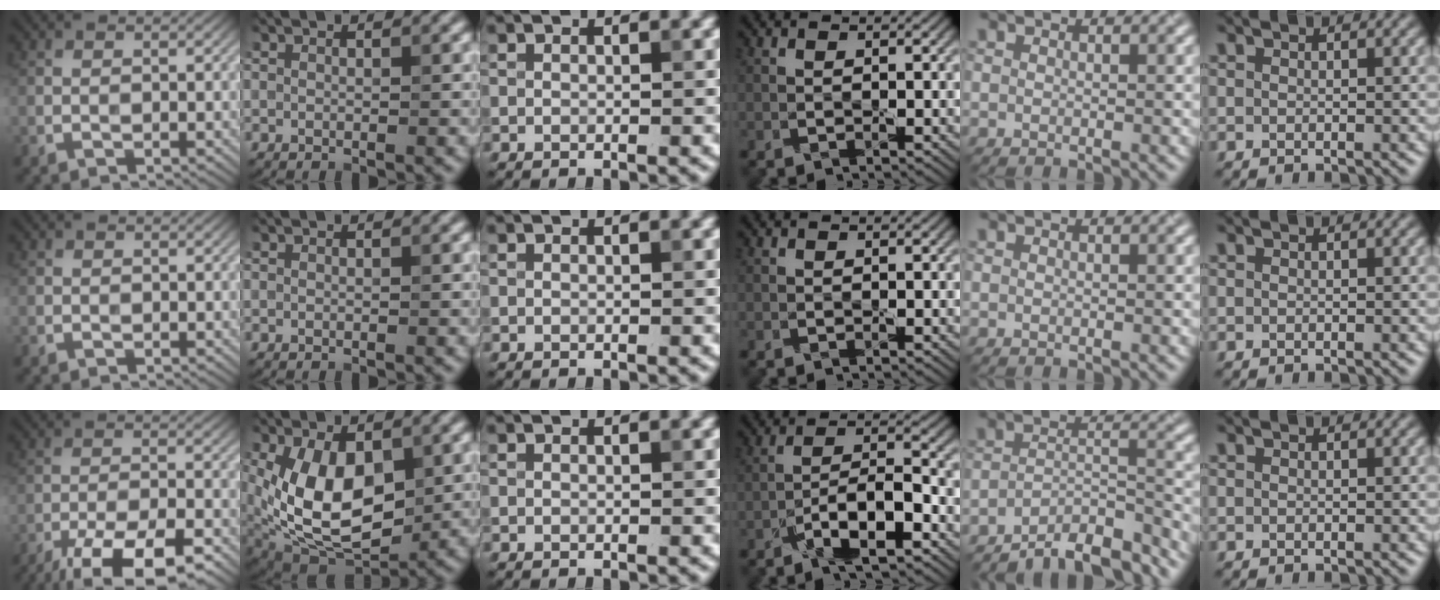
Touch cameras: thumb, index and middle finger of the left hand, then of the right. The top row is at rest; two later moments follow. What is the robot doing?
{"motion": "peel", "object": "envelope seal"}